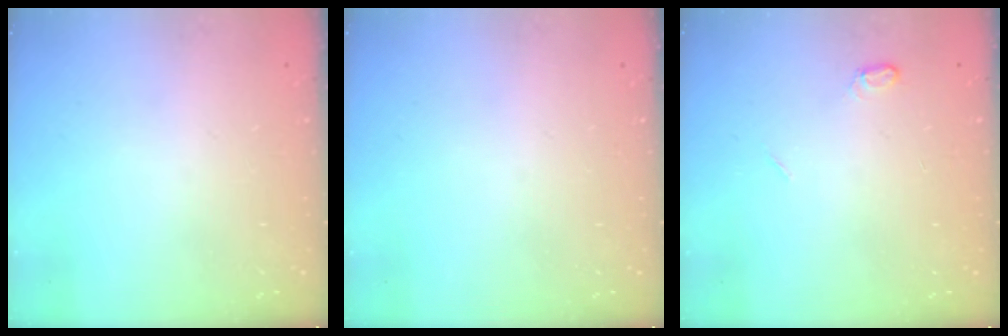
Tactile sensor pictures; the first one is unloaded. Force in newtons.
{"total": 0.0}
{"total": 4.7, "press": 4.7, "slide": 0.5}